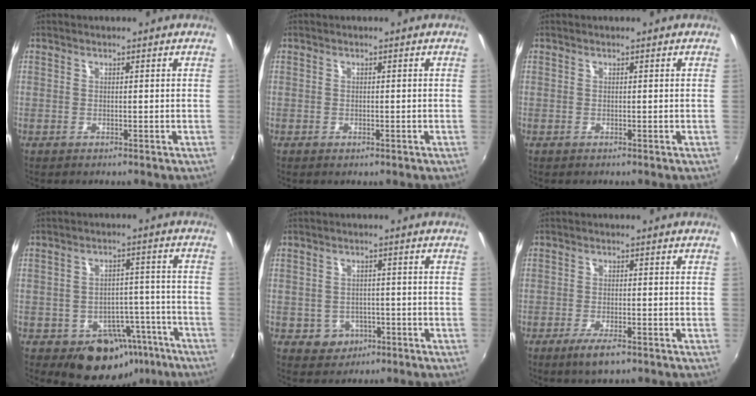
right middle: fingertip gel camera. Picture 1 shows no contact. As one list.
[{"total": 0.6, "force": [-0.4, 0.3, 0.4], "torque": [-0.006, -0.003, -0.007]}, {"total": 0.0}, {"total": 11.9, "force": [-7.3, 8.4, 4.2], "torque": [-0.055, 0.041, -0.064]}, {"total": 4.8, "force": [-1.8, 4.2, 1.2], "torque": [-0.036, 0.007, -0.015]}, {"total": 4.7, "force": [-3.0, 1.2, 3.4], "torque": [-0.079, -0.015, -0.055]}]